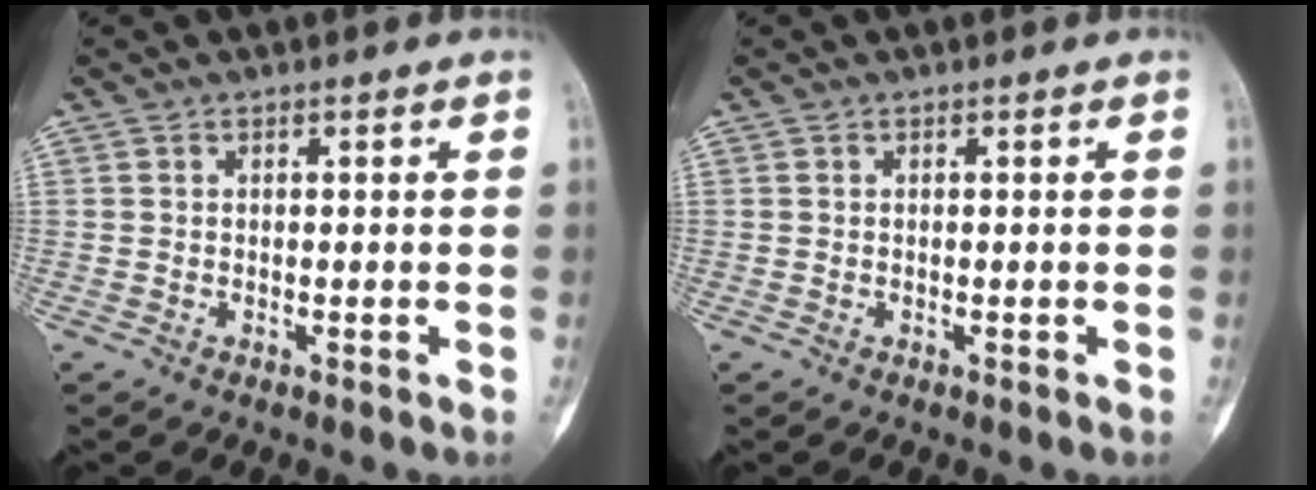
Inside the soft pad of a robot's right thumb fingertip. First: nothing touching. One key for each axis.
{"total": 0.0}